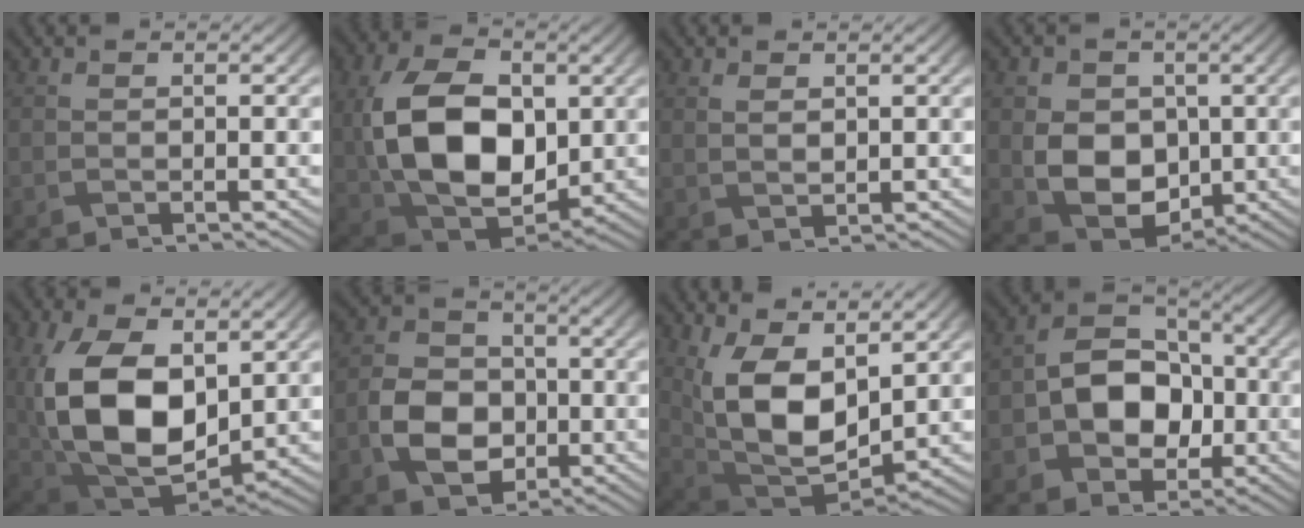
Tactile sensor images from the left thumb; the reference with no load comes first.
{"total": 15.7, "force": [1.1, 10.2, 11.9], "torque": [-0.251, -0.003, 0.028]}
{"total": 1.6, "force": [0.9, 0.7, 1.0], "torque": [-0.026, -0.004, 0.023]}
{"total": 8.4, "force": [-0.1, 6.5, 5.3], "torque": [-0.112, -0.013, -0.003]}
{"total": 17.1, "force": [1.8, 10.4, 13.5], "torque": [-0.293, -0.024, 0.047]}
{"total": 7.5, "force": [-2.0, 5.8, 4.3], "torque": [-0.088, -0.006, -0.045]}
{"total": 13.4, "force": [3.8, 7.2, 10.6], "torque": [-0.222, -0.014, 0.075]}
{"total": 9.9, "force": [-1.4, 7.4, 6.4], "torque": [-0.113, 0.004, -0.039]}